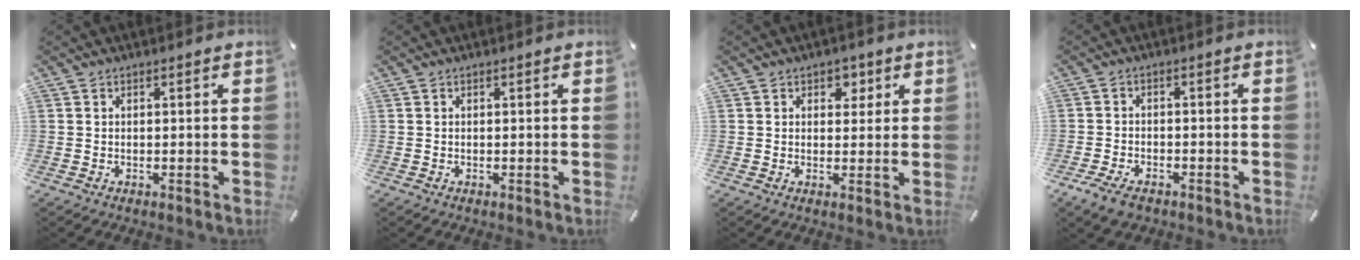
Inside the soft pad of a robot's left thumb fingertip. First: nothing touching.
{"total": 0.0}
{"total": 3.5, "force": [1.4, 2.8, 1.5], "torque": [0.005, -0.008, 0.015]}
{"total": 4.5, "force": [-3.0, 2.3, 2.4], "torque": [-0.064, 0.009, -0.061]}